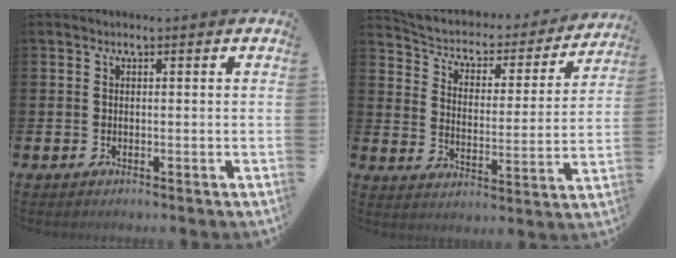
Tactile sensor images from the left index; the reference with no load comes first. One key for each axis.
{"total": 5.0, "fx": 4.5, "fy": 1.9, "fz": 1.2, "tx": -0.052, "ty": -0.039, "tz": 0.068}